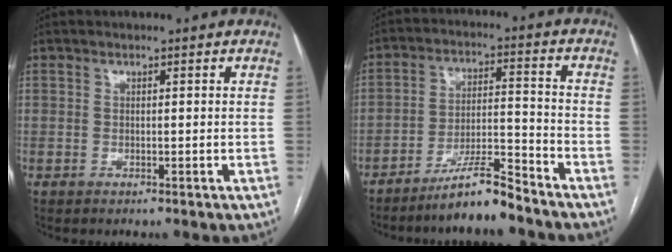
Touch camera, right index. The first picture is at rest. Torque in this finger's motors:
{"motor_torque": [-0.22, -0.12, -0.32, -0.12]}